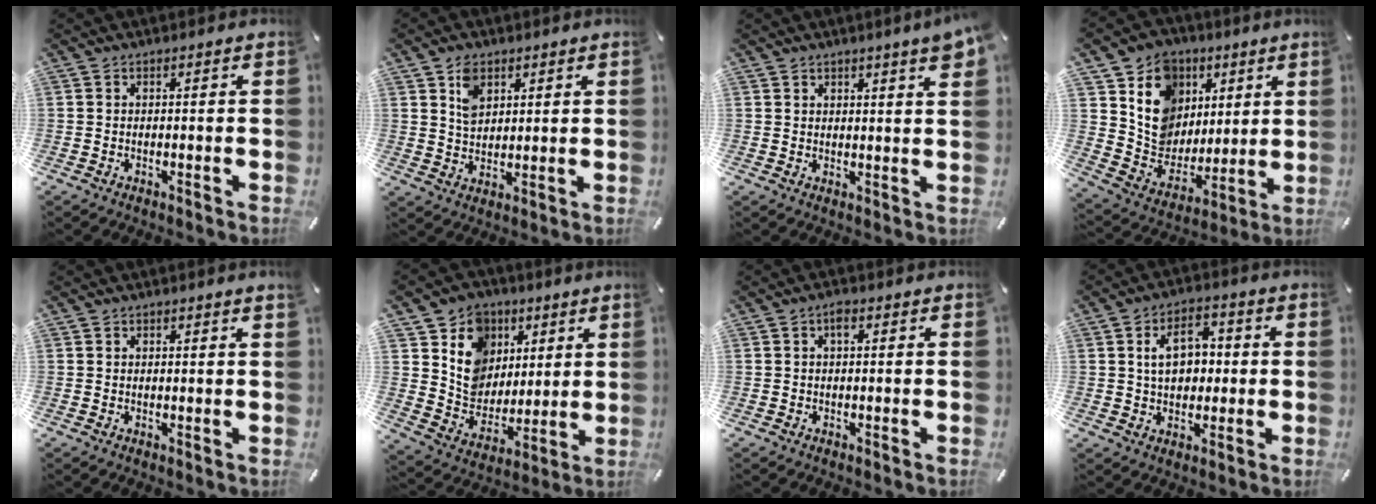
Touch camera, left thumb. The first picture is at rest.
{"total": 5.8, "force": [2.9, 4.3, 2.6], "torque": [-0.047, 0.001, 0.052]}
{"total": 3.6, "force": [2.7, 0.4, 2.4], "torque": [-0.035, -0.011, 0.044]}
{"total": 15.0, "force": [5.0, 13.6, 3.9], "torque": [-0.068, -0.033, 0.108]}
{"total": 0.5, "force": [0.5, -0.1, 0.1], "torque": [-0.002, -0.003, 0.010]}
{"total": 13.4, "force": [4.5, 12.1, 3.7], "torque": [-0.067, -0.031, 0.091]}
{"total": 1.6, "force": [0.4, 0.7, 1.4], "torque": [-0.029, 0.006, 0.005]}
{"total": 9.4, "force": [1.2, 6.7, 6.4], "torque": [-0.097, 0.009, 0.018]}